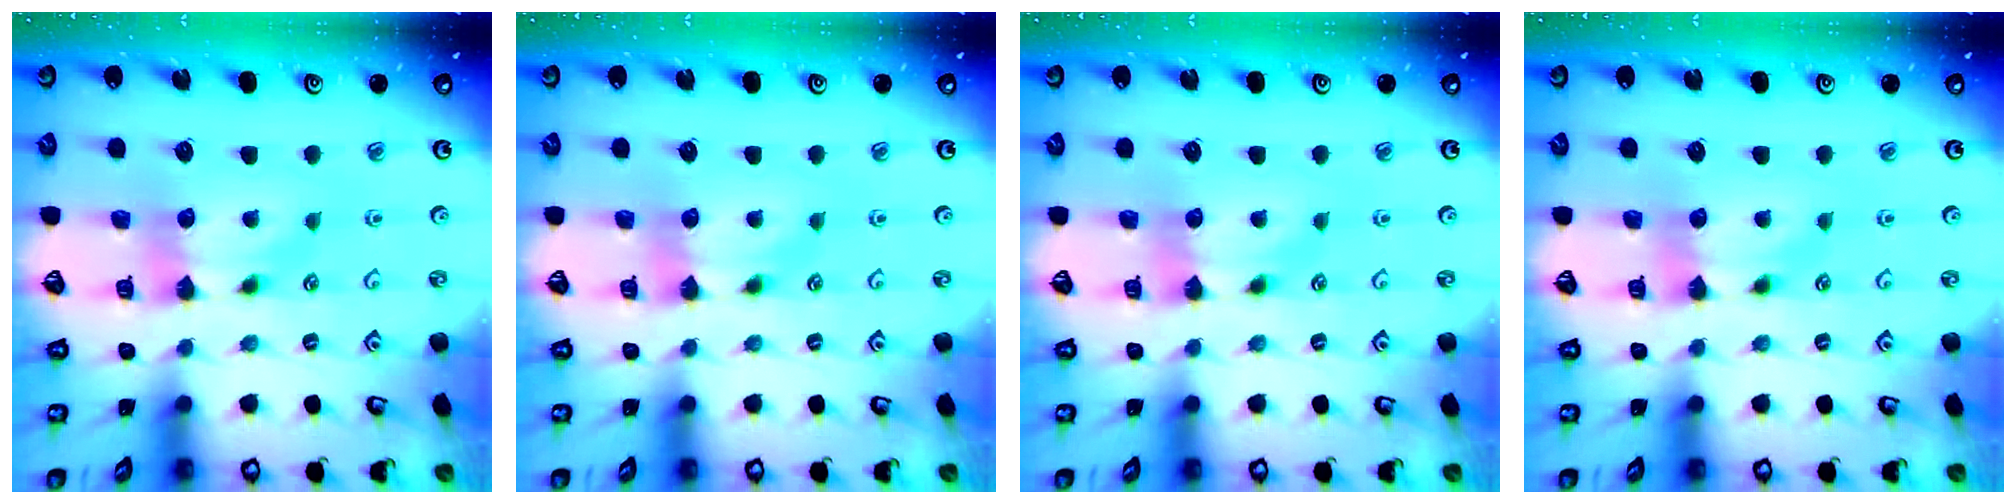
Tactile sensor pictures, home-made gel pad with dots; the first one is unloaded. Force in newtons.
{"total": 0.0}
{"total": 0.0}
{"total": 0.0}